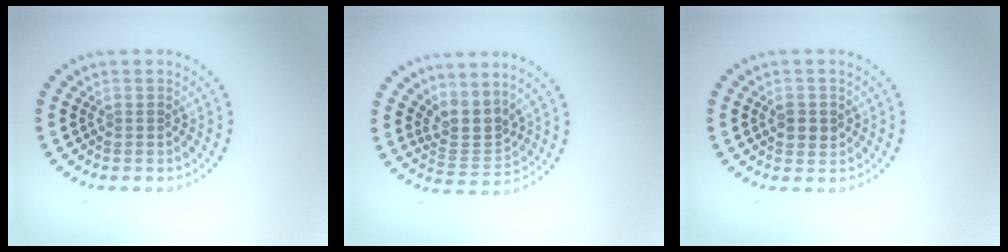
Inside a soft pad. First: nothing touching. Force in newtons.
{"total": 2.9, "press": 2.0, "slide": 2.1}
{"total": 1.7, "press": 1.7, "slide": 0.2}